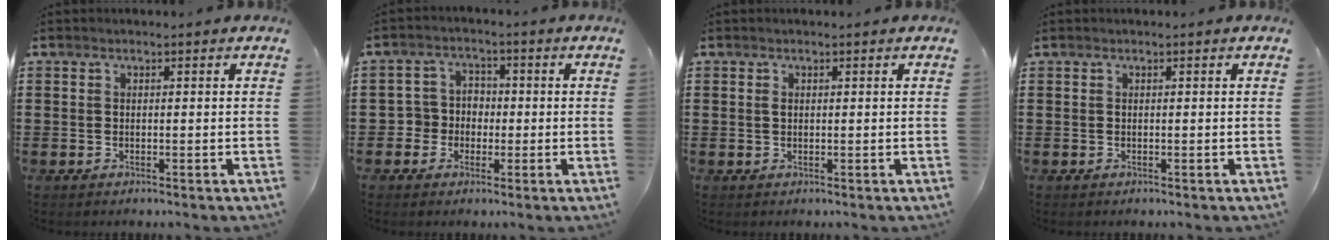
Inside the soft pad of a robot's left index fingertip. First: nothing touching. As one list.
[{"total": 4.0, "force": [-1.1, 3.7, 1.1], "torque": [-0.036, 0.011, -0.028]}, {"total": 0.7, "force": [0.2, 0.5, 0.4], "torque": [-0.011, 0.002, 0.004]}, {"total": 0.0}]